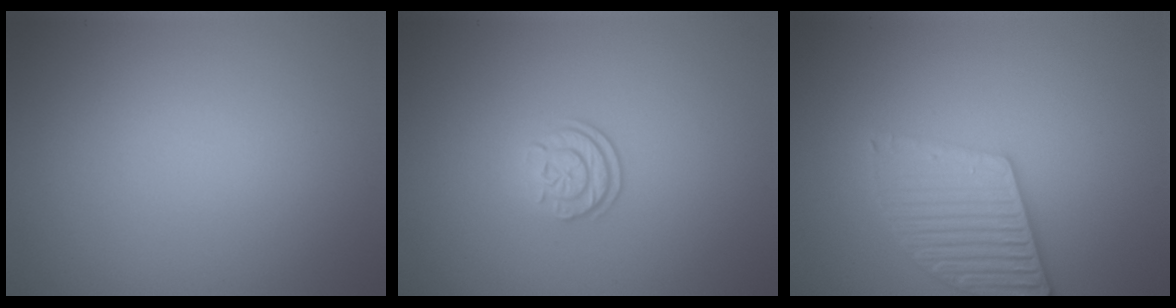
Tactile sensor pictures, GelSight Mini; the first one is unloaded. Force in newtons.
{"total": 2.2, "press": 1.7, "slide": 1.4}
{"total": 4.5, "press": 3.8, "slide": 2.5}